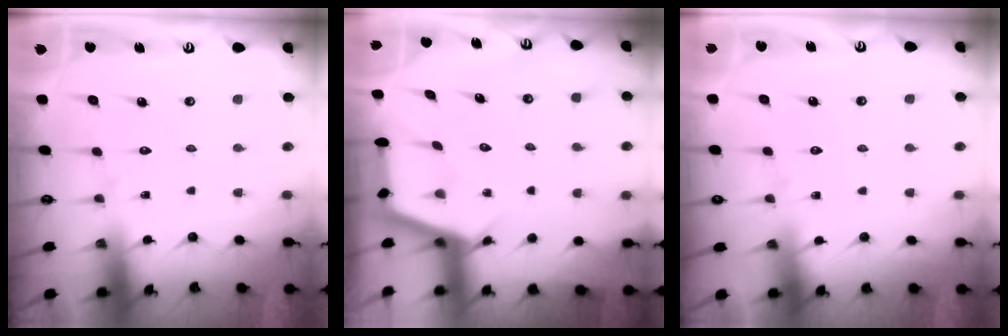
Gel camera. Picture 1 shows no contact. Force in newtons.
{"total": 2.7, "press": 2.7, "slide": 0.3}
{"total": 2.2, "press": 2.2, "slide": 0.4}